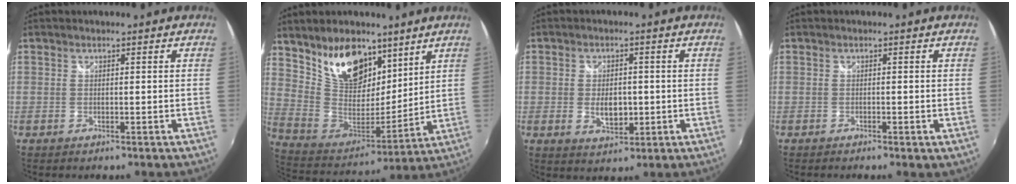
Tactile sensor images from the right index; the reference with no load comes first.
{"total": 17.3, "force": [10.8, 9.6, 9.4], "torque": [-0.188, 0.014, 0.215]}
{"total": 5.2, "force": [-0.7, 3.2, 4.0], "torque": [-0.071, -0.005, -0.006]}
{"total": 1.0, "force": [-0.5, 0.3, 0.9], "torque": [-0.014, -0.003, -0.008]}